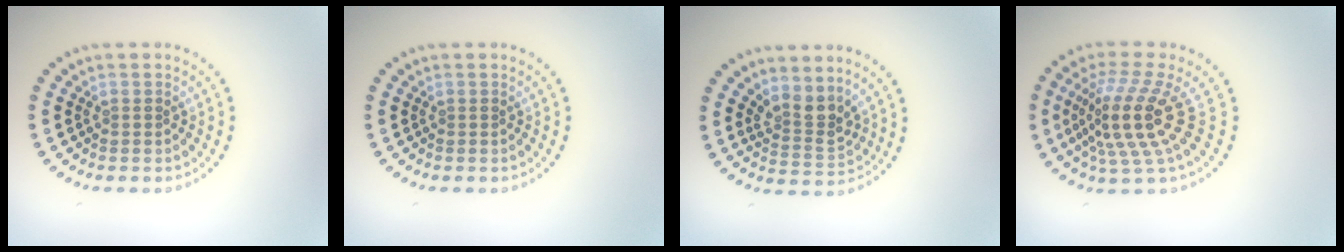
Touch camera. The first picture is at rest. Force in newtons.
{"total": 0.0}
{"total": 2.7, "press": 2.1, "slide": 1.7}
{"total": 5.5, "press": 3.9, "slide": 3.8}